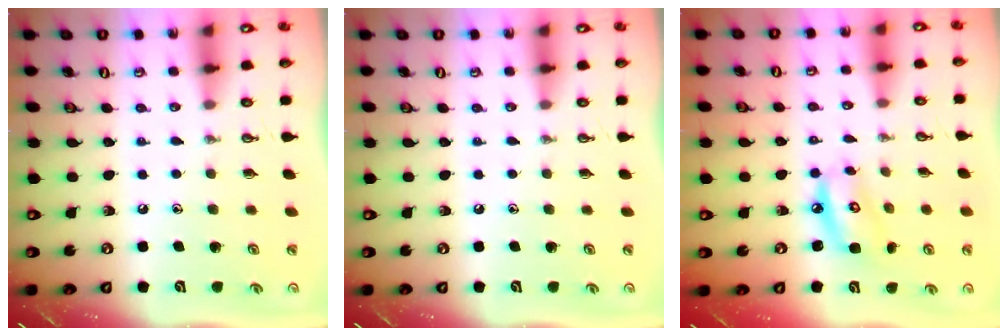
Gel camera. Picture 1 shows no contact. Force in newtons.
{"total": 0.0}
{"total": 8.5, "press": 8.4, "slide": 0.8}